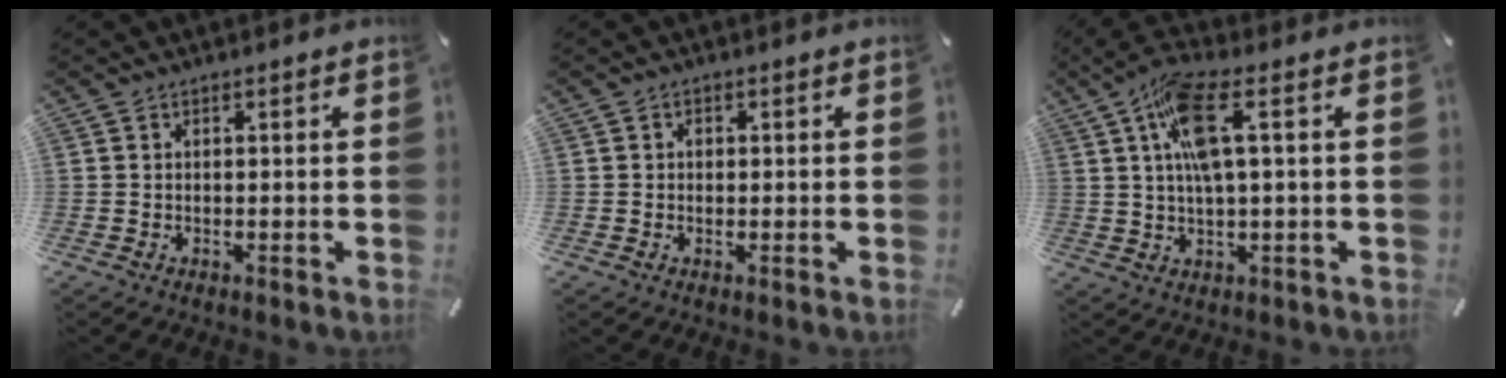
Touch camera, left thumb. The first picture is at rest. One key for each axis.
{"total": 1.0, "fx": 0.1, "fy": 0.9, "fz": 0.4, "tx": 0.000, "ty": 0.002, "tz": -0.002}
{"total": 10.0, "fx": 2.2, "fy": 2.5, "fz": 9.5, "tx": -0.184, "ty": 0.002, "tz": 0.038}